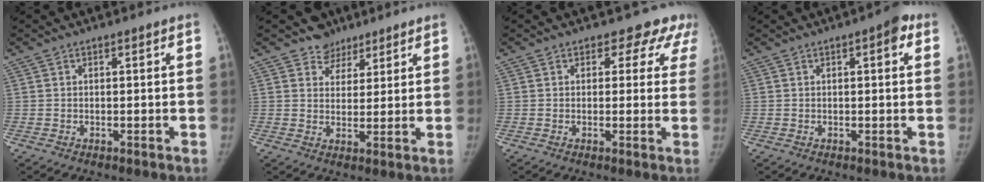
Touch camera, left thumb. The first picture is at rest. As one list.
[{"total": 5.0, "force": [3.7, 3.4, -0.3], "torque": [0.035, -0.025, 0.055]}, {"total": 7.1, "force": [5.5, 4.3, 1.0], "torque": [0.043, -0.018, 0.040]}, {"total": 3.5, "force": [1.3, 1.2, 3.0], "torque": [-0.032, 0.002, 0.009]}]